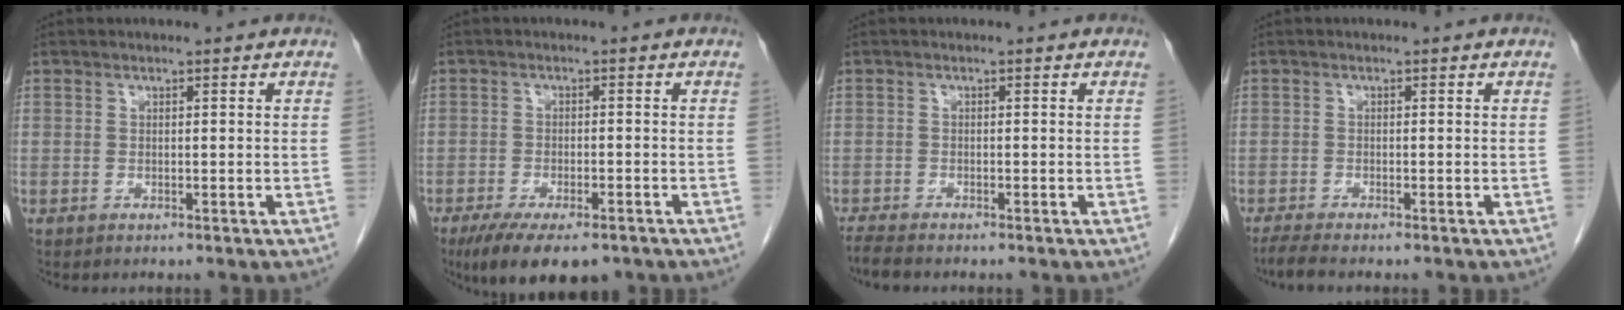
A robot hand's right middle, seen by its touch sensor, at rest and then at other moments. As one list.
[{"total": 10.4, "force": [-7.4, 3.6, 6.4], "torque": [-0.097, -0.013, -0.111]}, {"total": 2.3, "force": [-2.1, 0.1, 0.9], "torque": [-0.023, -0.009, -0.037]}, {"total": 2.6, "force": [-2.2, -0.2, 1.3], "torque": [-0.031, -0.008, -0.042]}]